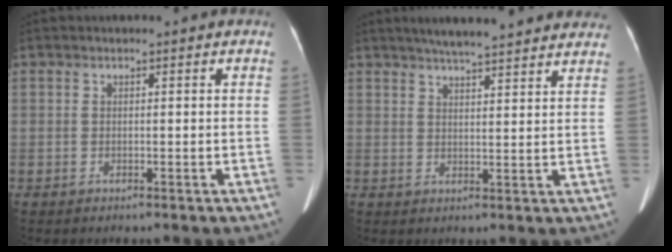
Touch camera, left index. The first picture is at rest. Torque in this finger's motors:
{"motor_torque": [0.46, -0.55, 0.03, 0.08]}